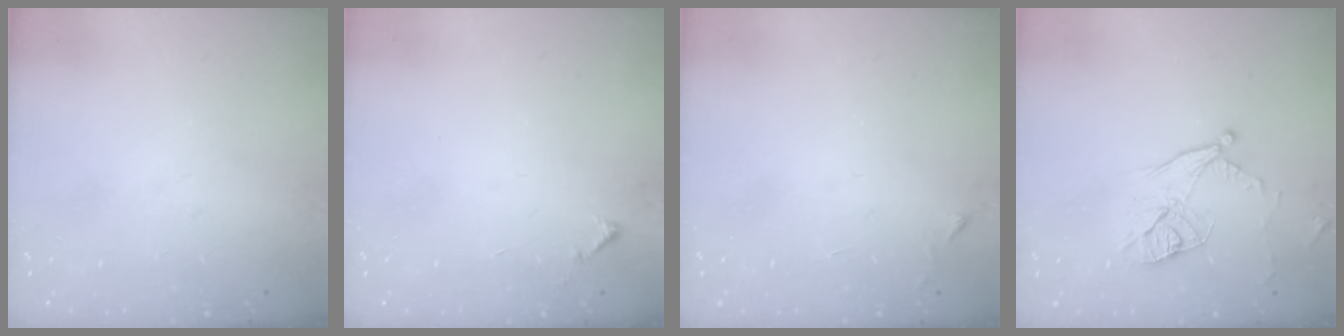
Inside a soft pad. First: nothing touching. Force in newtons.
{"total": 5.8, "press": 5.8, "slide": 0.4}
{"total": 2.3, "press": 2.3, "slide": 0.4}
{"total": 11.3, "press": 11.0, "slide": 2.3}